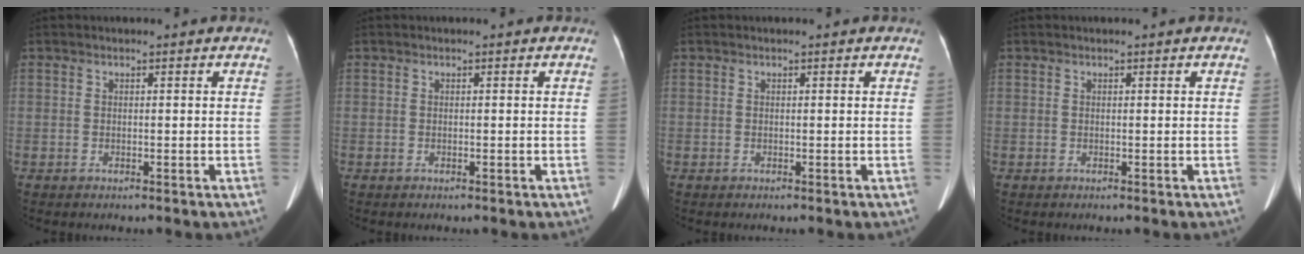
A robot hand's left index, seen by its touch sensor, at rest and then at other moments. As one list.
[{"total": 0.0}, {"total": 0.0}, {"total": 0.0}]